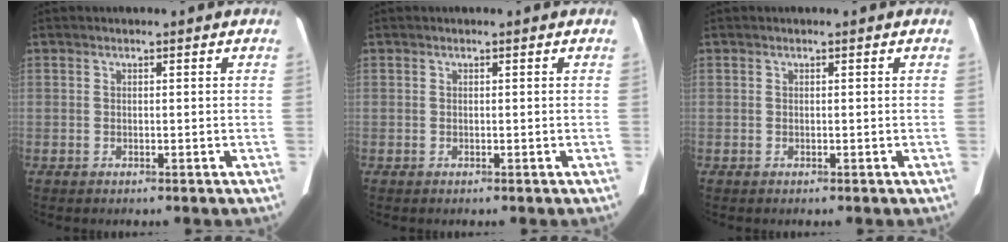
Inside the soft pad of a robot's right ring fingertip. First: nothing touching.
{"total": 0.0}
{"total": 0.0}